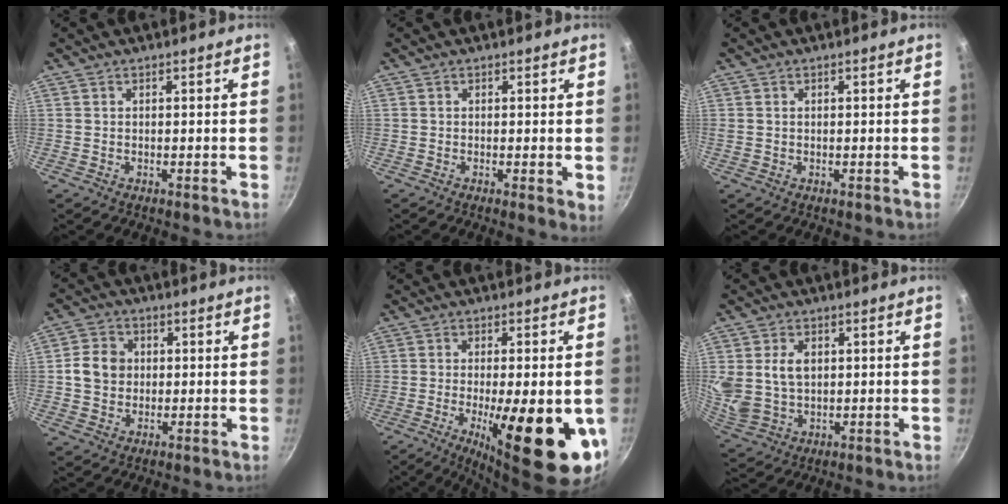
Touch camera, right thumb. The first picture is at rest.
{"total": 1.8, "force": [0.0, 0.5, 1.7], "torque": [-0.022, -0.006, -0.002]}
{"total": 0.6, "force": [0.1, 0.5, 0.3], "torque": [-0.005, 0.002, 0.003]}
{"total": 6.7, "force": [0.4, 5.8, 3.3], "torque": [-0.038, 0.008, -0.004]}
{"total": 21.6, "force": [-5.6, 6.6, 19.8], "torque": [-0.263, -0.007, -0.069]}
{"total": 9.5, "force": [1.8, 6.9, 6.3], "torque": [-0.109, -0.016, 0.043]}